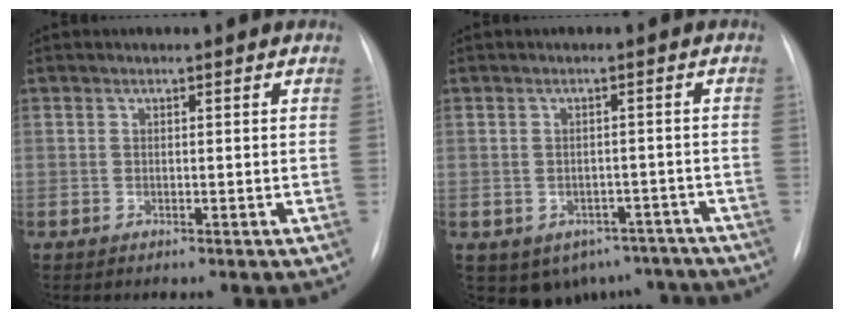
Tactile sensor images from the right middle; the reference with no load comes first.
{"total": 9.1, "force": [-6.0, 6.4, 2.1], "torque": [-0.020, 0.016, -0.068]}